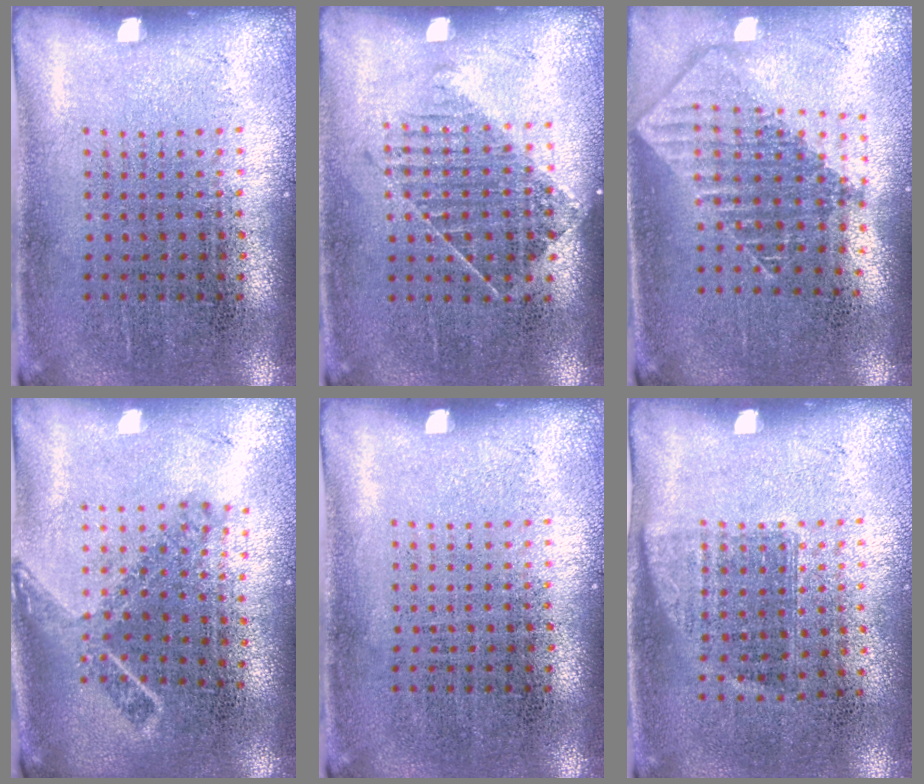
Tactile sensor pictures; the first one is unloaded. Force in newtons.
{"total": 1.1, "press": 0.9, "slide": 0.7}
{"total": 1.9, "press": 1.5, "slide": 1.1}
{"total": 1.8, "press": 1.3, "slide": 1.2}
{"total": 0.0}
{"total": 0.9, "press": 0.8, "slide": 0.4}